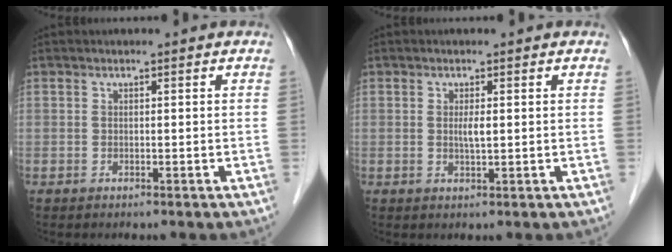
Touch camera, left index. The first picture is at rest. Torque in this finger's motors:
{"motor_torque": [0.23, 0.19, 0.04, 0.01]}